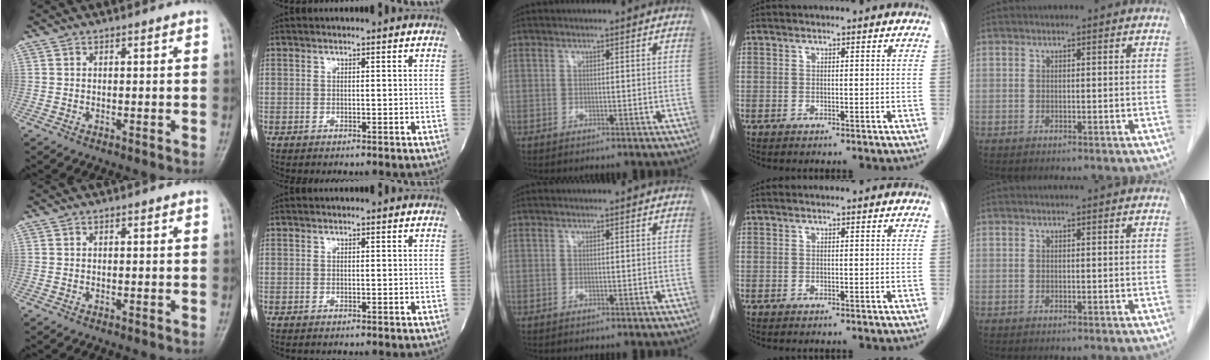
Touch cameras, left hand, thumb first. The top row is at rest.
{}